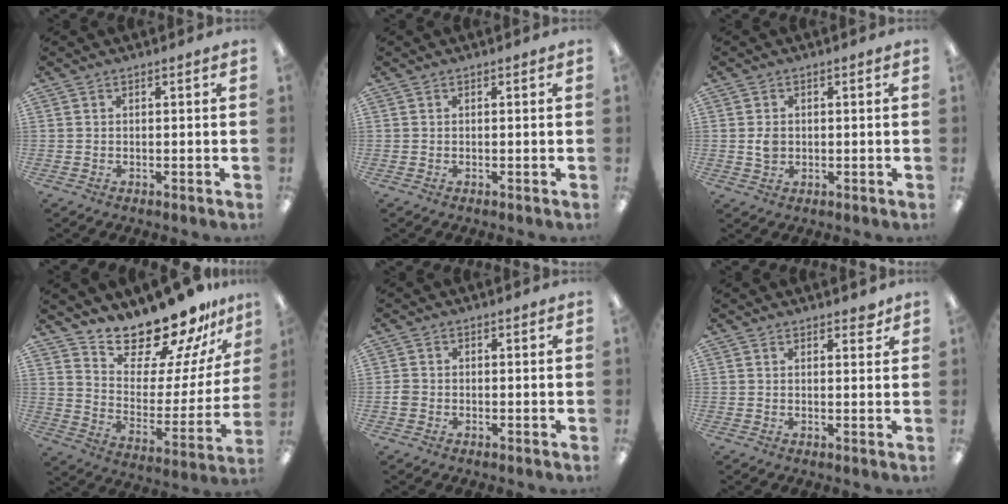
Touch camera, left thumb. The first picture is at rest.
{"total": 0.0}
{"total": 2.9, "force": [0.1, 2.4, 1.7], "torque": [-0.026, 0.002, -0.001]}
{"total": 19.4, "force": [17.9, 4.8, 5.8], "torque": [-0.096, -0.156, 0.309]}
{"total": 1.7, "force": [-0.6, 1.5, 0.6], "torque": [-0.009, 0.004, -0.013]}
{"total": 2.2, "force": [1.8, 1.0, 0.8], "torque": [-0.002, -0.006, 0.030]}